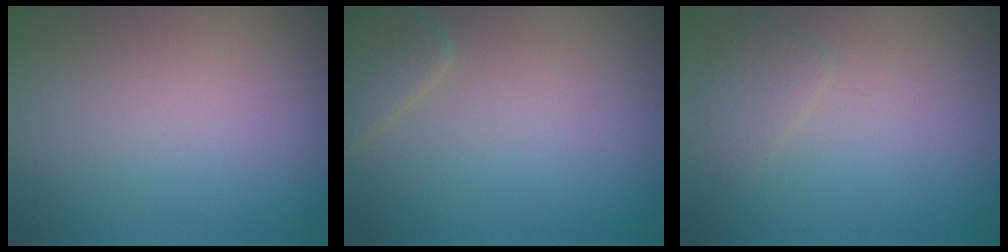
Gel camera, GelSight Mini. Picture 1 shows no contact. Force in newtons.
{"total": 1.9, "press": 1.9, "slide": 0.1}
{"total": 1.5, "press": 1.5, "slide": 0.1}